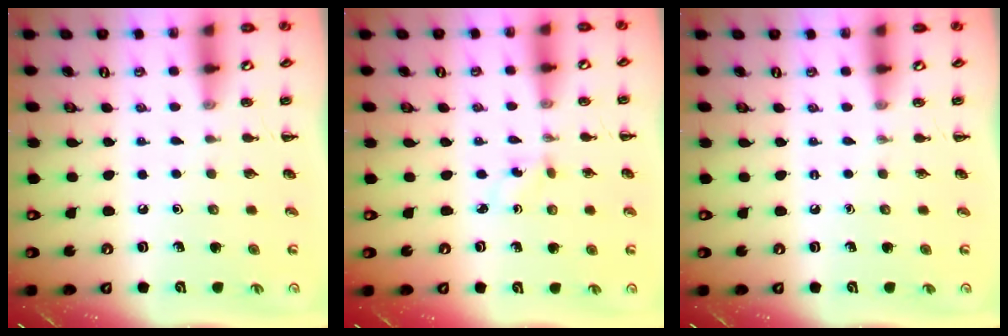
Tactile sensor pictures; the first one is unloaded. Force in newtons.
{"total": 1.5, "press": 1.4, "slide": 0.7}
{"total": 0.0}